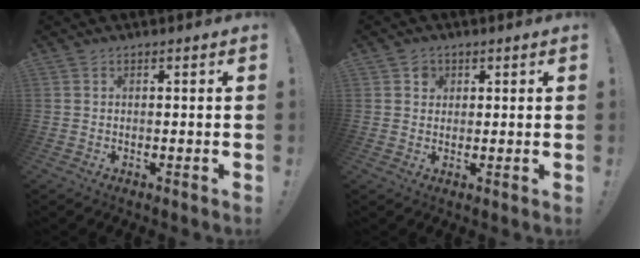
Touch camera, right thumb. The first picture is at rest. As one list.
[{"total": 2.8, "force": [1.3, 2.5, 0.5], "torque": [-0.001, -0.005, 0.020]}]